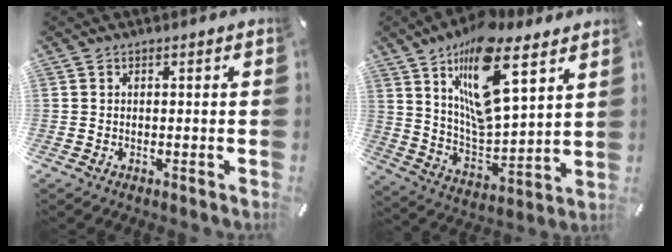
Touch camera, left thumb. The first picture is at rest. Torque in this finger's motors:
{"motor_torque": [2.75, 2.26, 1.44, -1.33, 0.25]}